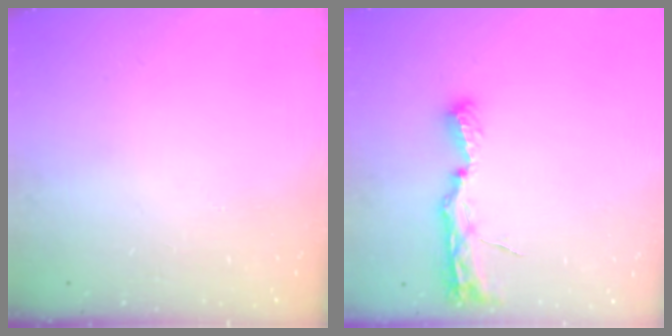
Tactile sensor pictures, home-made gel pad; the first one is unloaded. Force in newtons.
{"total": 8.0, "press": 8.0, "slide": 0.7}